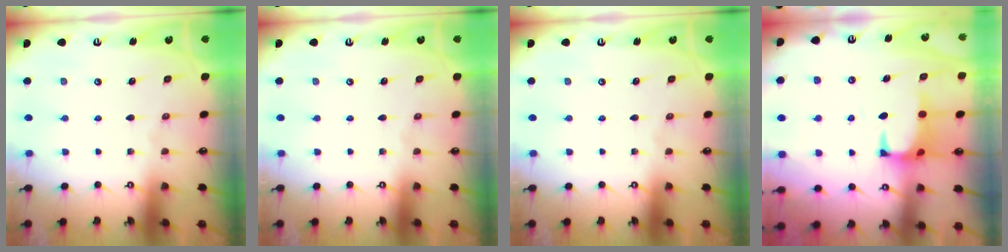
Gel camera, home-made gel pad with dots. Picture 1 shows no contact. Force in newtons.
{"total": 0.0}
{"total": 0.0}
{"total": 1.0, "press": 0.5, "slide": 0.9}